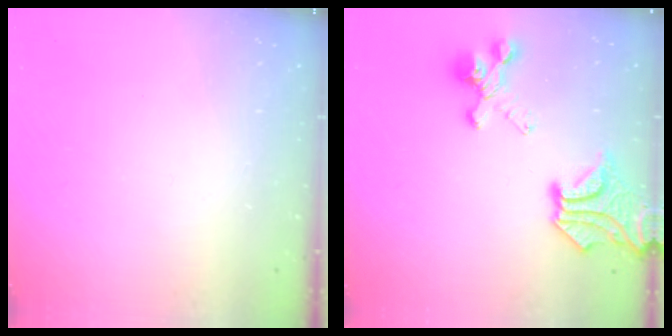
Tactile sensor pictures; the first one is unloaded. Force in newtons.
{"total": 8.5, "press": 7.9, "slide": 3.0}